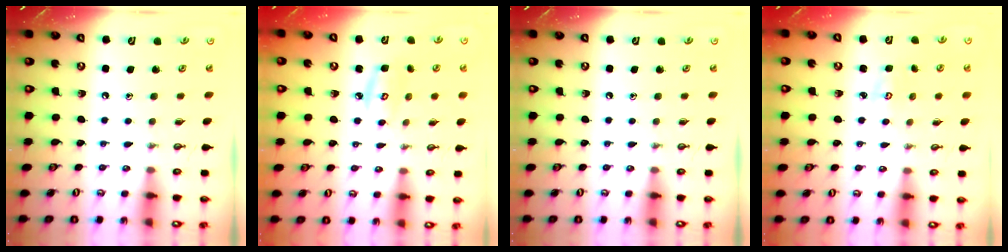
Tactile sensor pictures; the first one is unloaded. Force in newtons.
{"total": 4.9, "press": 4.9, "slide": 0.3}
{"total": 0.0}
{"total": 3.1, "press": 3.1, "slide": 0.4}